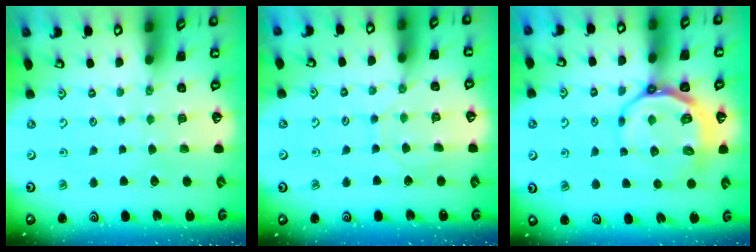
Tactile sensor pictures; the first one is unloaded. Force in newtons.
{"total": 6.5, "press": 6.5, "slide": 0.6}
{"total": 11.7, "press": 11.2, "slide": 3.2}